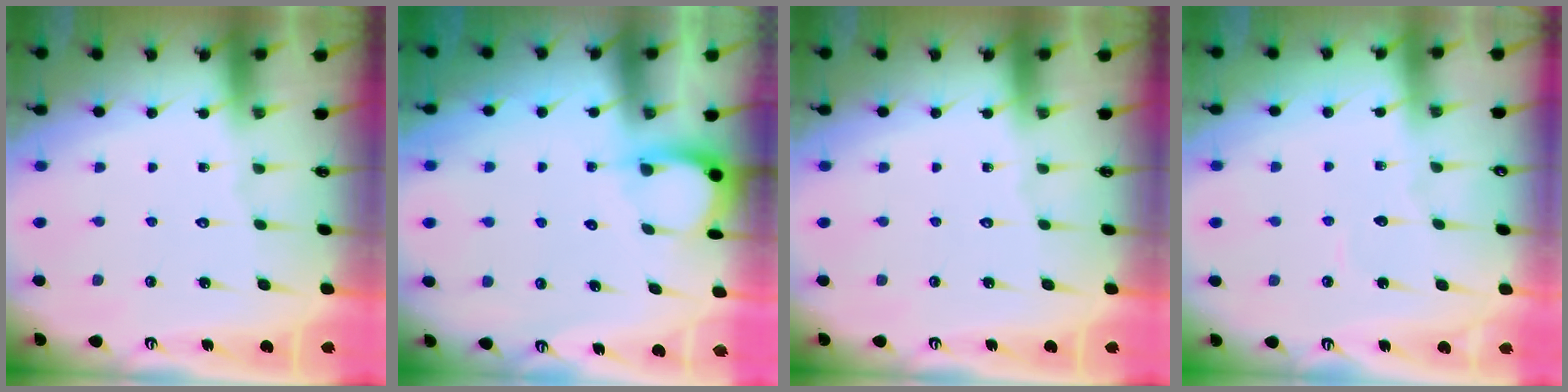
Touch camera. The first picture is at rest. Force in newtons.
{"total": 3.0, "press": 3.0, "slide": 0.4}
{"total": 0.0}
{"total": 2.4, "press": 2.4, "slide": 0.3}